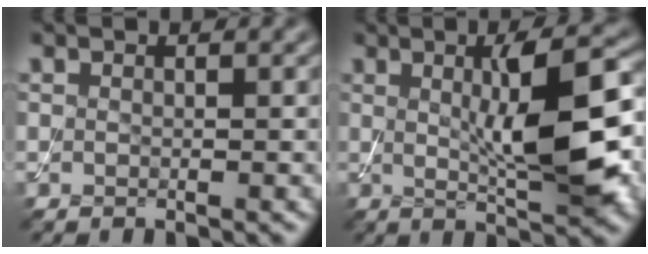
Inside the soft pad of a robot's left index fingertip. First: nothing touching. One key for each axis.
{"total": 8.9, "fx": 0.7, "fy": 2.1, "fz": 8.6, "tx": -0.118, "ty": 0.000, "tz": 0.013}